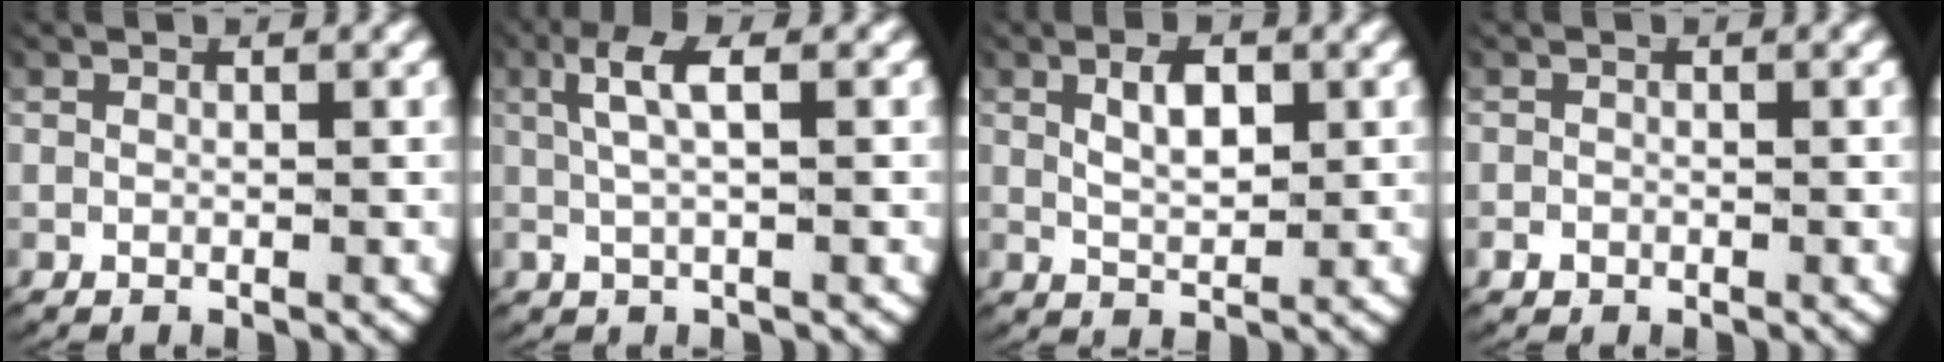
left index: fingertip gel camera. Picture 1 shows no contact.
{"total": 4.1, "force": [1.2, 1.4, 3.7], "torque": [-0.081, 0.010, 0.020]}
{"total": 3.3, "force": [0.8, 1.7, 2.7], "torque": [-0.045, -0.007, 0.020]}
{"total": 0.9, "force": [-0.7, 0.6, 0.2], "torque": [-0.009, -0.009, -0.007]}